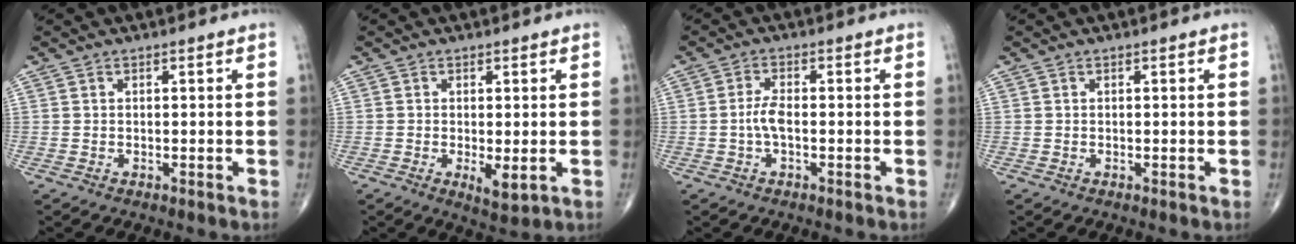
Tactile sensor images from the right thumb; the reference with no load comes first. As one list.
[{"total": 3.7, "force": [-0.7, 1.3, 3.4], "torque": [-0.053, -0.012, -0.008]}, {"total": 3.1, "force": [-0.6, 1.1, 2.8], "torque": [-0.061, 0.007, -0.014]}, {"total": 0.0}]